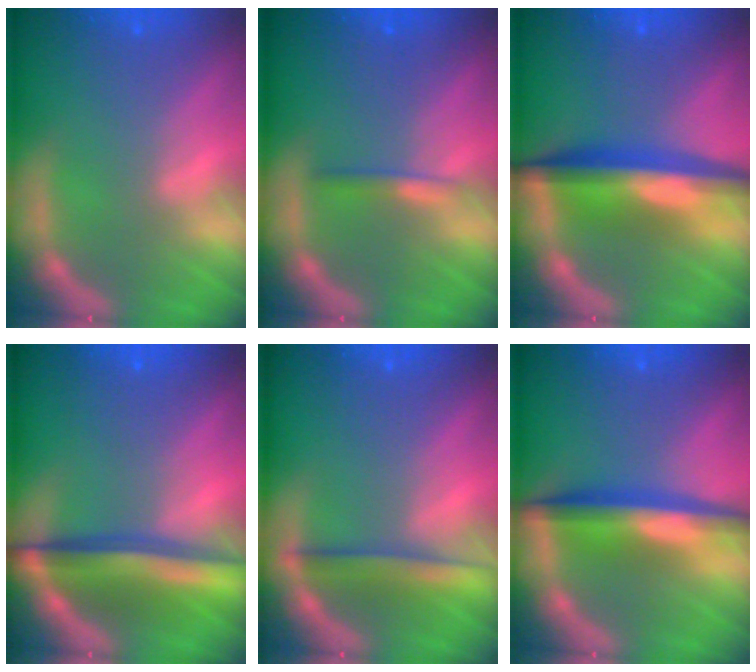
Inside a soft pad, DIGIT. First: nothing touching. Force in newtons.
{"total": 1.4}
{"total": 7.4}
{"total": 7.1}
{"total": 3.5}
{"total": 6.0}